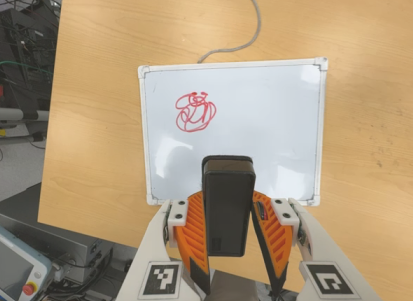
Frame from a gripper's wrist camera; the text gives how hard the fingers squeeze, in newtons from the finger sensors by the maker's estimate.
{"total": 7.0, "left": 5.6, "right": 8.4}